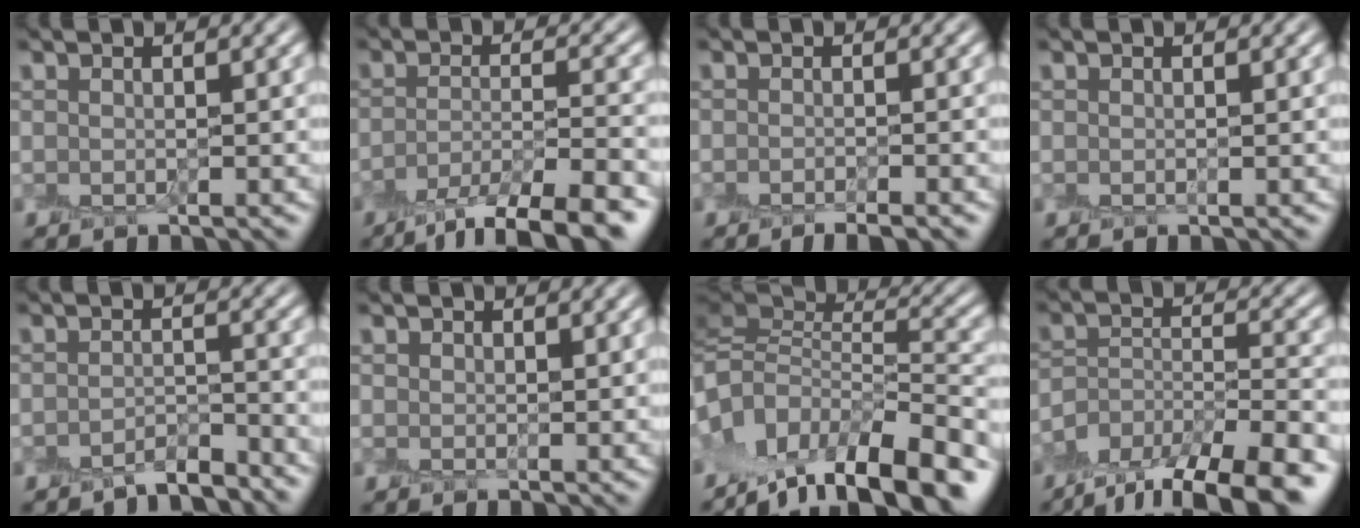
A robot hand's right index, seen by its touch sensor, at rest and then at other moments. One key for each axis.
{"total": 7.6, "fx": -5.2, "fy": 1.9, "fz": 5.3, "tx": -0.074, "ty": -0.006, "tz": -0.086}
{"total": 2.1, "fx": -1.5, "fy": 0.4, "fz": 1.3, "tx": -0.012, "ty": -0.004, "tz": -0.028}
{"total": 0.0}
{"total": 2.1, "fx": -1.9, "fy": 0.4, "fz": 0.6, "tx": -0.007, "ty": 0.005, "tz": -0.036}
{"total": 1.1, "fx": 0.7, "fy": 0.7, "fz": 0.5, "tx": -0.005, "ty": -0.002, "tz": 0.017}
{"total": 13.4, "fx": -7.0, "fy": 5.3, "fz": 10.2, "tx": -0.197, "ty": 0.011, "tz": -0.111}
{"total": 11.2, "fx": -9.0, "fy": 3.8, "fz": 5.5, "tx": -0.083, "ty": -0.004, "tz": -0.137}